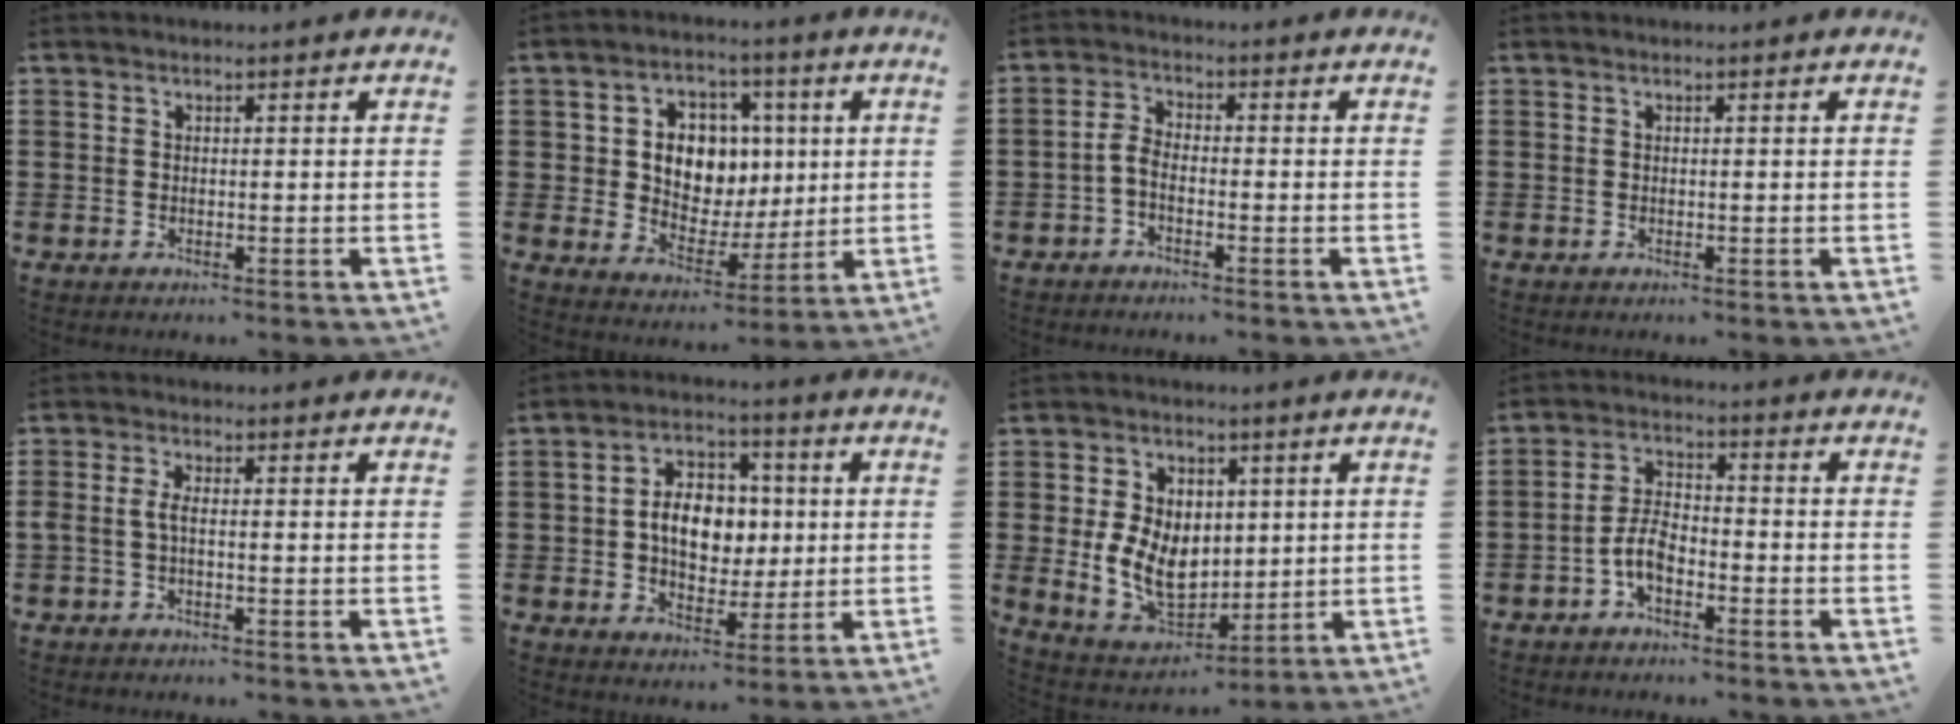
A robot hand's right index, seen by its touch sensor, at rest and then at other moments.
{"total": 8.4, "force": [1.7, 7.2, 4.0], "torque": [-0.096, 0.015, 0.030]}
{"total": 2.9, "force": [-1.5, 1.3, 2.2], "torque": [-0.056, 0.002, -0.034]}
{"total": 0.0}
{"total": 2.2, "force": [-0.6, 0.6, 2.0], "torque": [-0.053, -0.004, -0.016]}
{"total": 8.1, "force": [0.1, 5.8, 5.6], "torque": [-0.105, 0.015, -0.002]}
{"total": 9.2, "force": [0.3, 7.0, 5.9], "torque": [-0.133, 0.007, 0.003]}
{"total": 5.2, "force": [-2.6, 2.4, 3.8], "torque": [-0.094, 0.003, -0.056]}